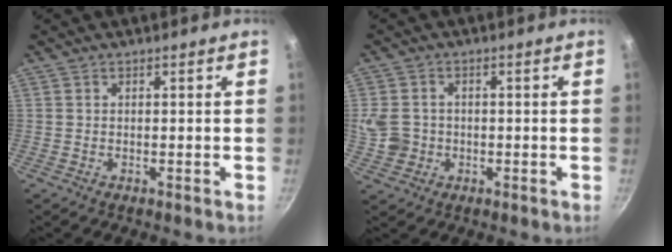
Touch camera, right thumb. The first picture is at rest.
{"total": 7.0, "force": [-0.5, 6.1, 3.4], "torque": [-0.064, 0.003, -0.012]}